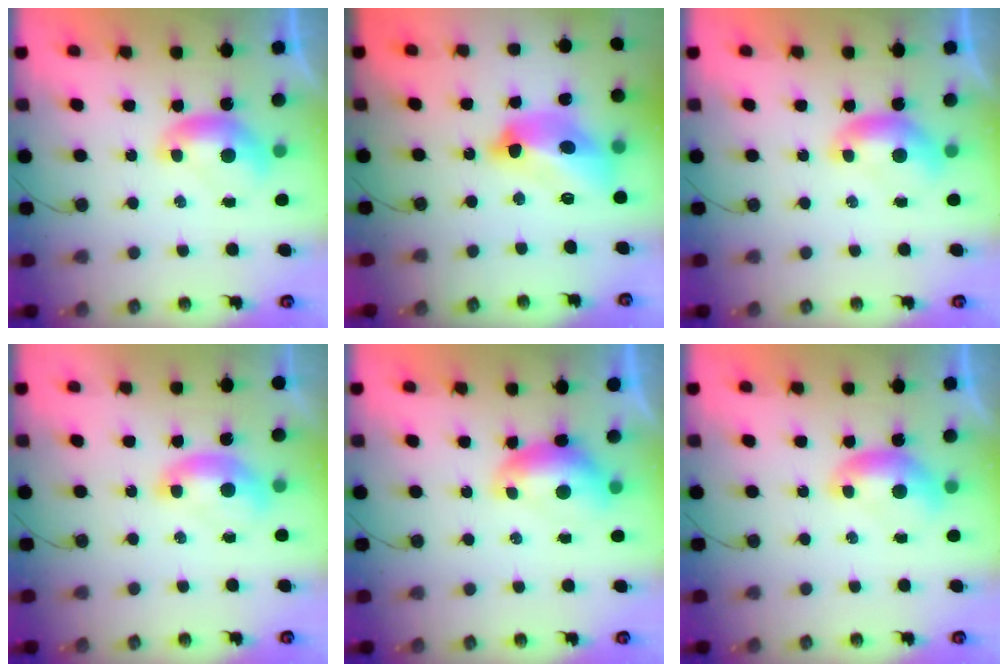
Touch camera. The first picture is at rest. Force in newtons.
{"total": 12.0, "press": 11.8, "slide": 2.1}
{"total": 0.0}
{"total": 1.4, "press": 1.4, "slide": 0.4}
{"total": 0.7, "press": 0.6, "slide": 0.3}
{"total": 0.0}